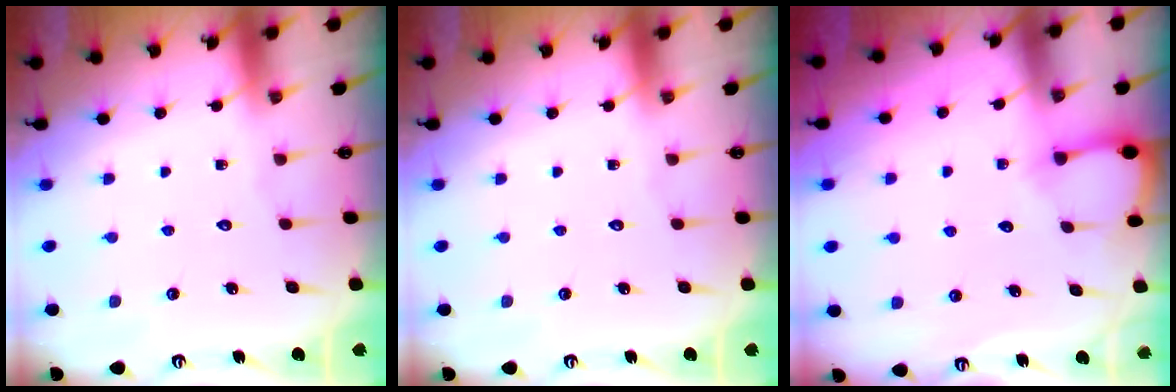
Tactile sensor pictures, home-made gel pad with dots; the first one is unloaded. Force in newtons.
{"total": 0.0}
{"total": 5.5, "press": 5.5, "slide": 0.2}